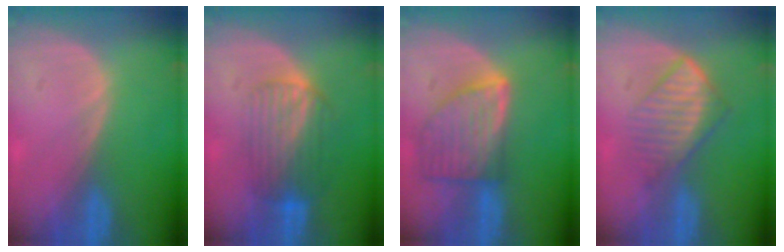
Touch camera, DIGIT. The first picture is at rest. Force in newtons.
{"total": 6.6, "press": 6.3, "slide": 1.8}
{"total": 8.2, "press": 7.3, "slide": 3.6}
{"total": 6.5, "press": 5.9, "slide": 2.8}